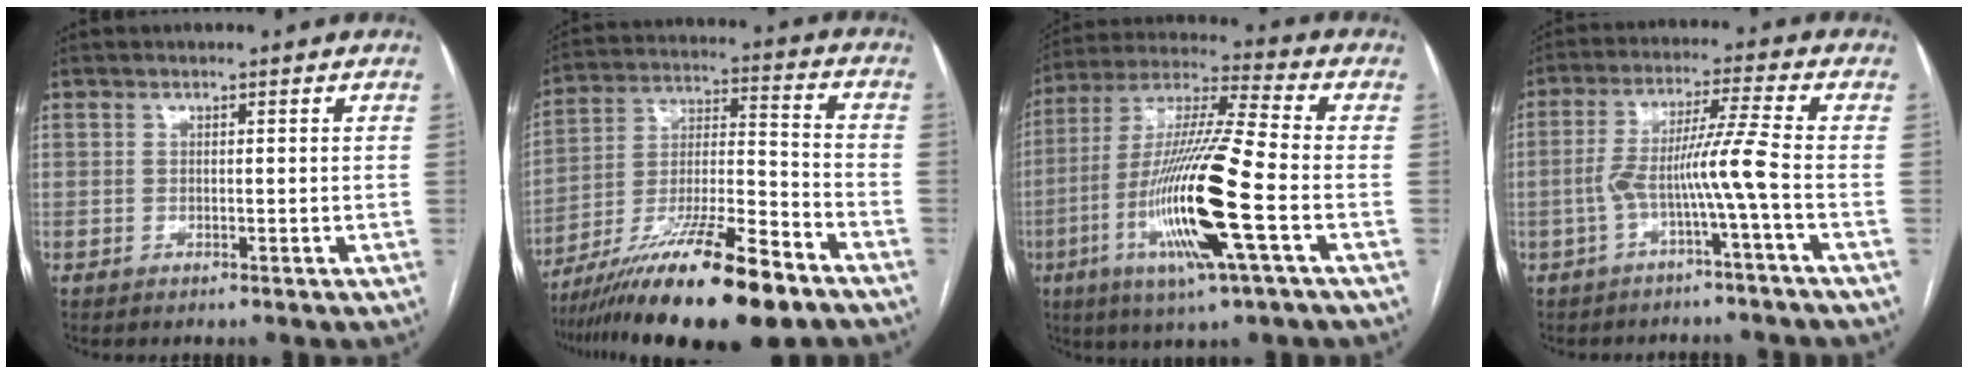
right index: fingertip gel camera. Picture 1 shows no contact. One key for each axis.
{"total": 21.2, "fx": -14.8, "fy": 2.2, "fz": 15.0, "tx": -0.244, "ty": -0.022, "tz": -0.257}
{"total": 18.3, "fx": -5.3, "fy": 0.4, "fz": 17.5, "tx": -0.359, "ty": -0.017, "tz": -0.102}
{"total": 6.9, "fx": -2.3, "fy": -1.8, "fz": 6.2, "tx": -0.121, "ty": 0.022, "tz": -0.040}